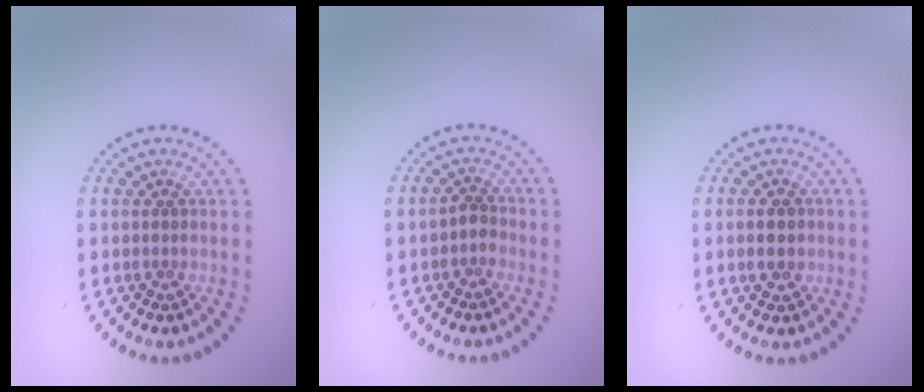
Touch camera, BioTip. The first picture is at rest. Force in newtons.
{"total": 1.2, "press": 1.0, "slide": 0.6}
{"total": 2.6, "press": 2.6, "slide": 0.1}